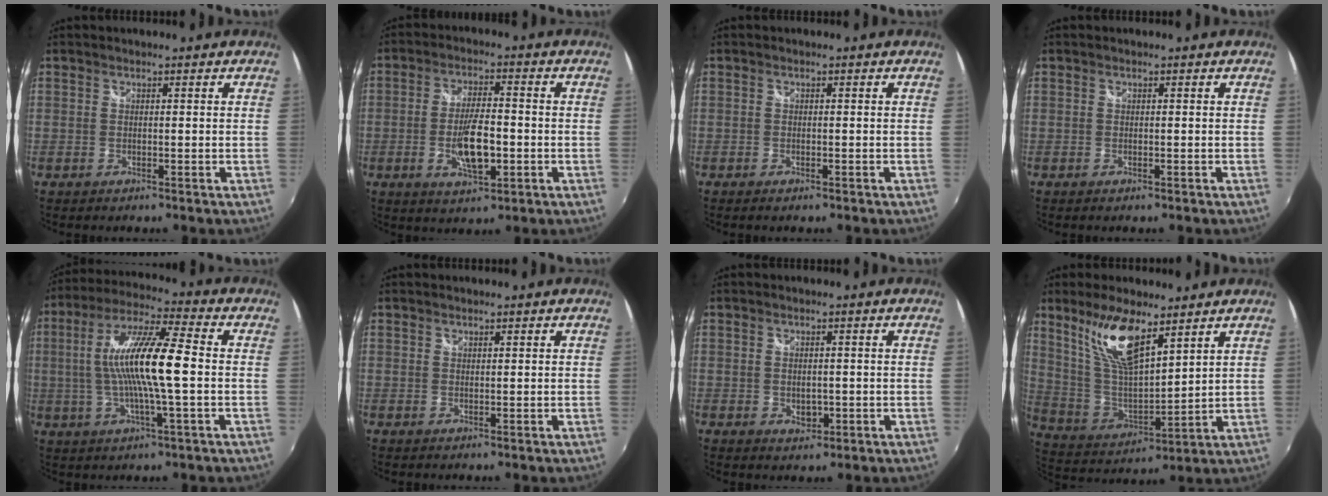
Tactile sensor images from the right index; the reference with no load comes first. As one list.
[{"total": 8.6, "force": [-2.1, 3.0, 7.9], "torque": [-0.150, -0.001, -0.033]}, {"total": 1.1, "force": [-0.8, 0.5, 0.5], "torque": [-0.009, -0.005, -0.016]}, {"total": 0.0}, {"total": 14.6, "force": [-0.3, 1.4, 14.5], "torque": [-0.271, 0.008, -0.011]}, {"total": 0.7, "force": [0.4, 0.5, -0.1], "torque": [0.003, 0.001, 0.007]}, {"total": 2.7, "force": [-0.3, 2.0, 1.7], "torque": [-0.028, -0.001, -0.002]}, {"total": 14.1, "force": [8.9, 4.5, 10.0], "torque": [-0.190, 0.005, 0.185]}]